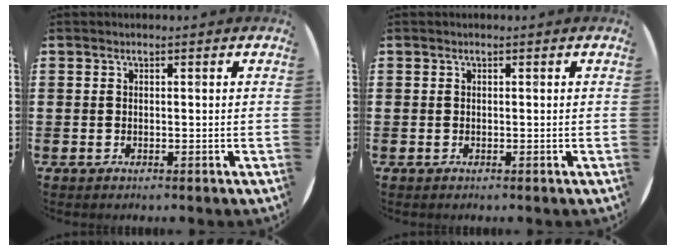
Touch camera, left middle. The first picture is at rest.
{"total": 0.0}